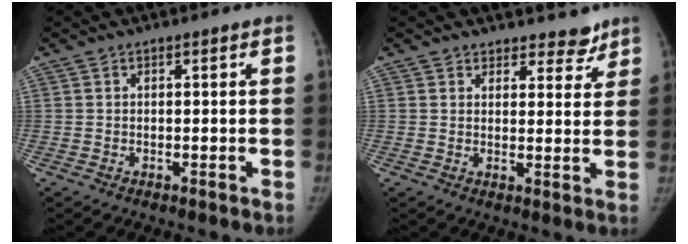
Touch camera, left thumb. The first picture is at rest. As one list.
[{"total": 4.9, "force": [4.1, 2.7, 0.6], "torque": [0.030, -0.029, 0.047]}]